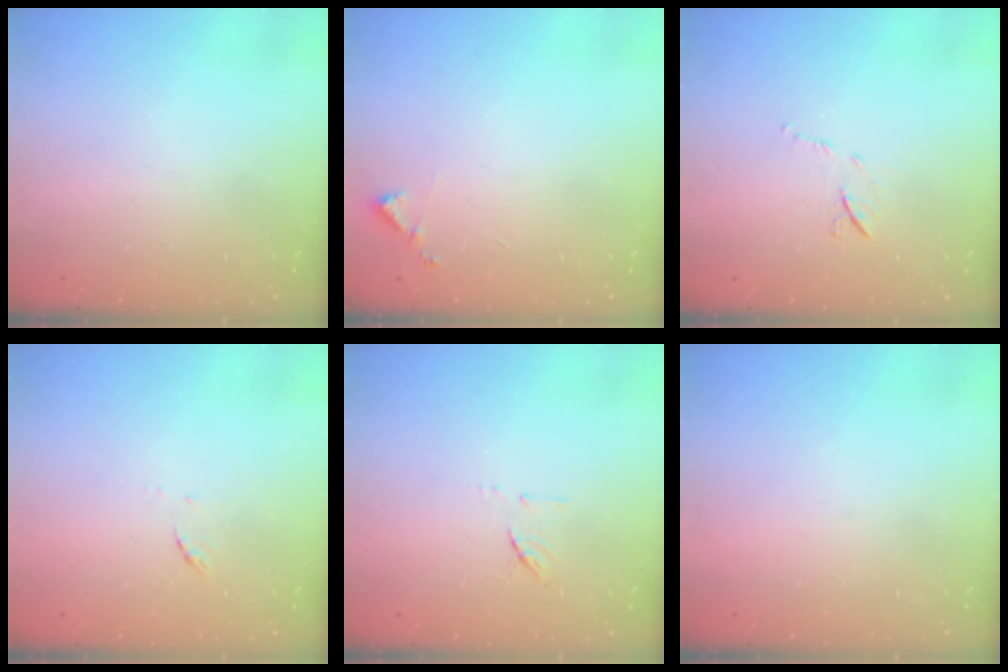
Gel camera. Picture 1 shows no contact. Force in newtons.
{"total": 3.6, "press": 3.6, "slide": 0.3}
{"total": 7.0, "press": 7.0, "slide": 0.7}
{"total": 4.8, "press": 4.6, "slide": 1.3}
{"total": 6.8, "press": 6.6, "slide": 1.2}
{"total": 1.5, "press": 1.5, "slide": 0.1}